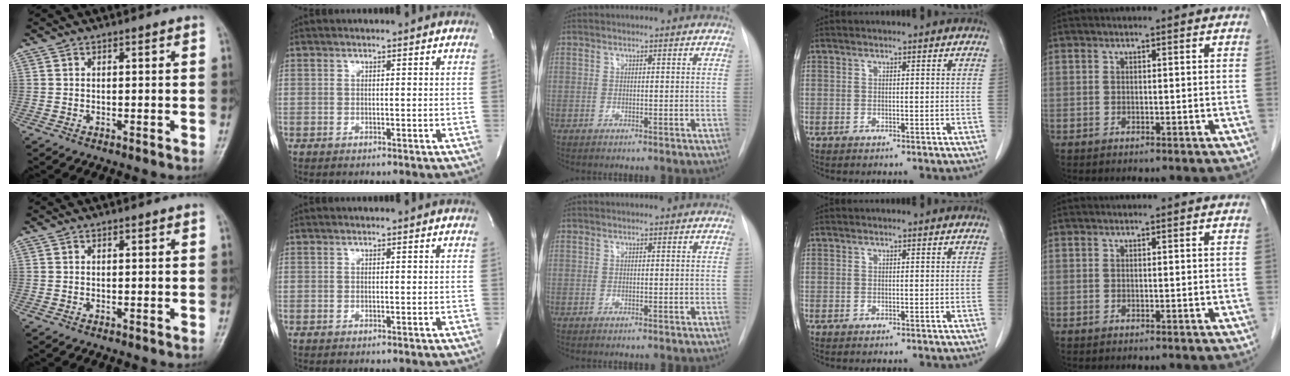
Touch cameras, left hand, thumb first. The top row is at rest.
{}